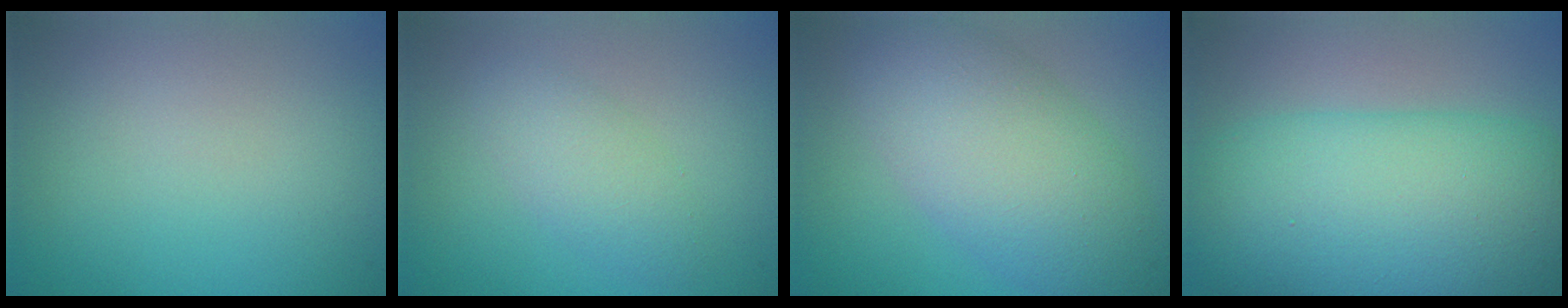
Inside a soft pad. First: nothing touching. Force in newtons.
{"total": 2.5, "press": 2.5, "slide": 0.1}
{"total": 7.8, "press": 7.8, "slide": 0.4}
{"total": 12.9, "press": 12.9, "slide": 0.1}